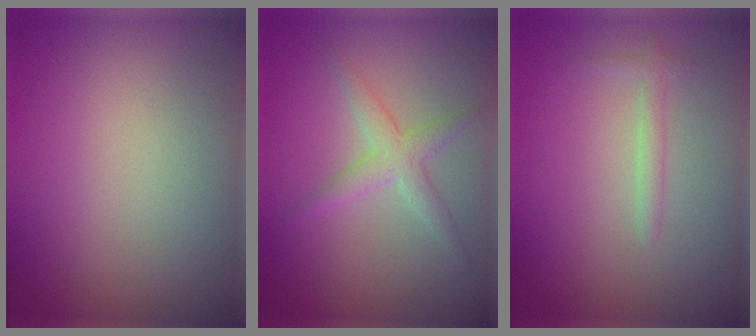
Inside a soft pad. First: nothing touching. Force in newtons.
{"total": 2.3, "press": 2.3, "slide": 0.1}
{"total": 1.1, "press": 1.1, "slide": 0.1}